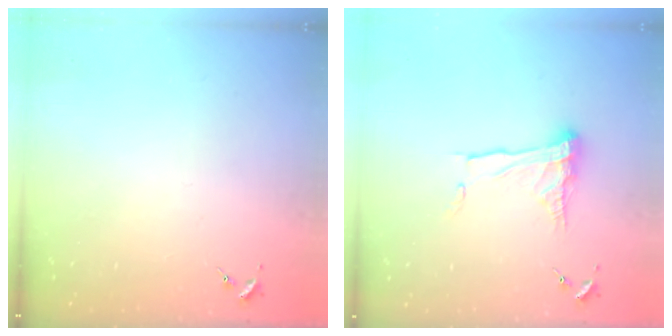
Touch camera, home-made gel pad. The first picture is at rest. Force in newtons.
{"total": 11.8, "press": 11.7, "slide": 1.1}